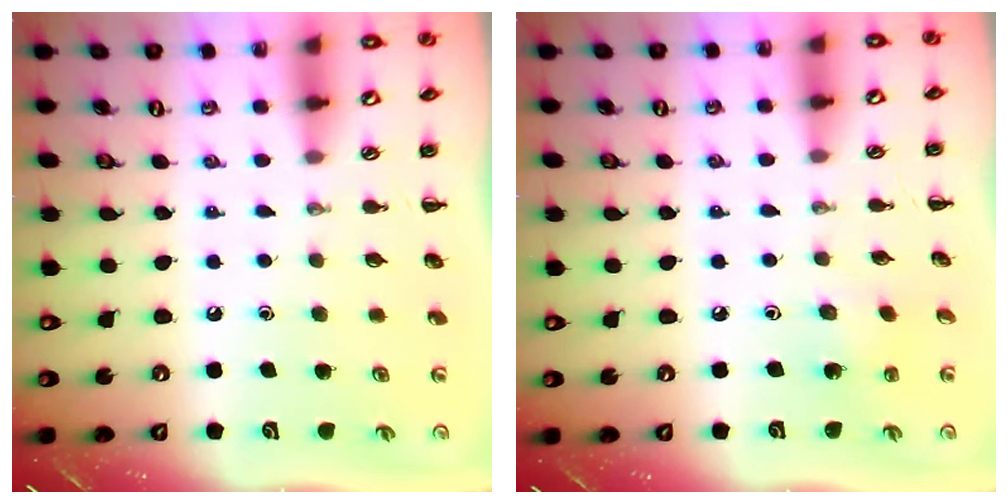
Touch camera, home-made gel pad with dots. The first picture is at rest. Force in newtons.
{"total": 1.4, "press": 1.2, "slide": 0.6}